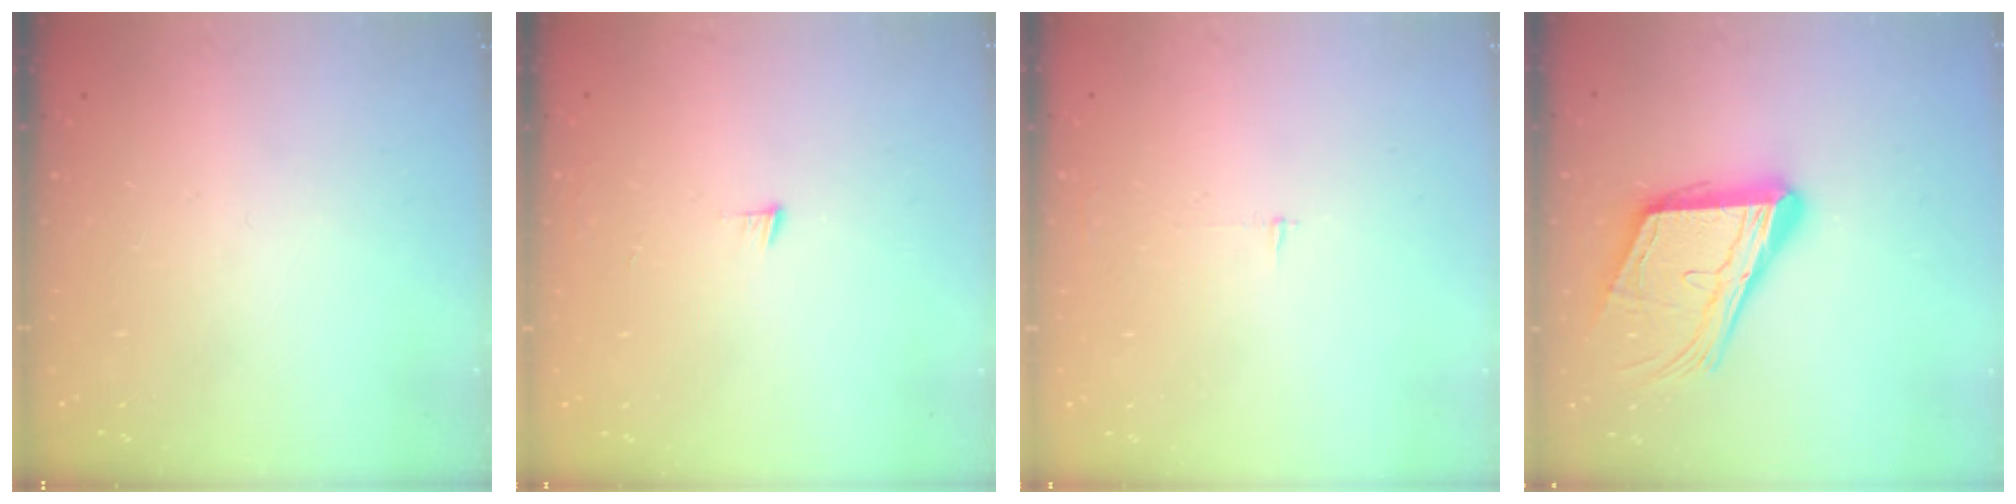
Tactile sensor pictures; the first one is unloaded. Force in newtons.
{"total": 3.6, "press": 3.6, "slide": 0.5}
{"total": 2.5, "press": 2.5, "slide": 0.2}
{"total": 18.7, "press": 18.4, "slide": 3.0}